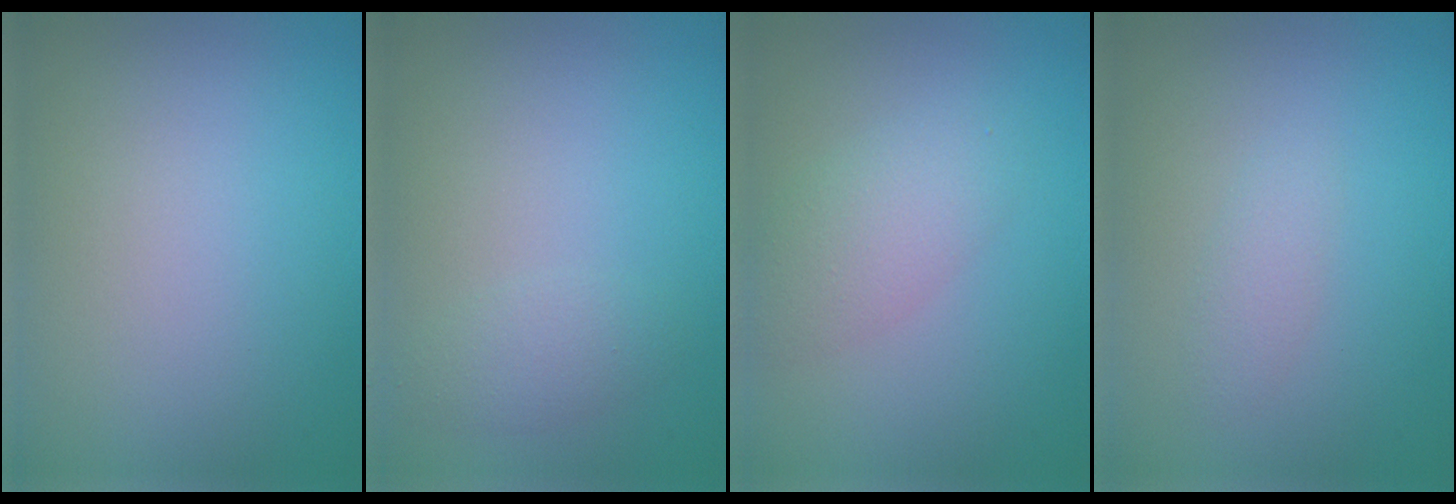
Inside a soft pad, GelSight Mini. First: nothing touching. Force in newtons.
{"total": 1.4, "press": 1.4, "slide": 0.1}
{"total": 3.0, "press": 3.0, "slide": 0.1}
{"total": 1.2, "press": 1.2, "slide": 0.0}